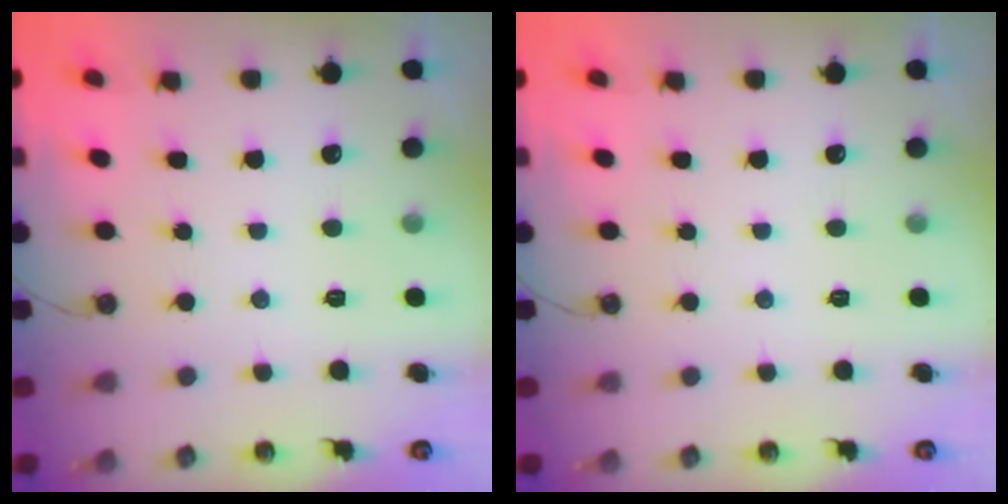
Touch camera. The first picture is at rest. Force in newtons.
{"total": 0.0}